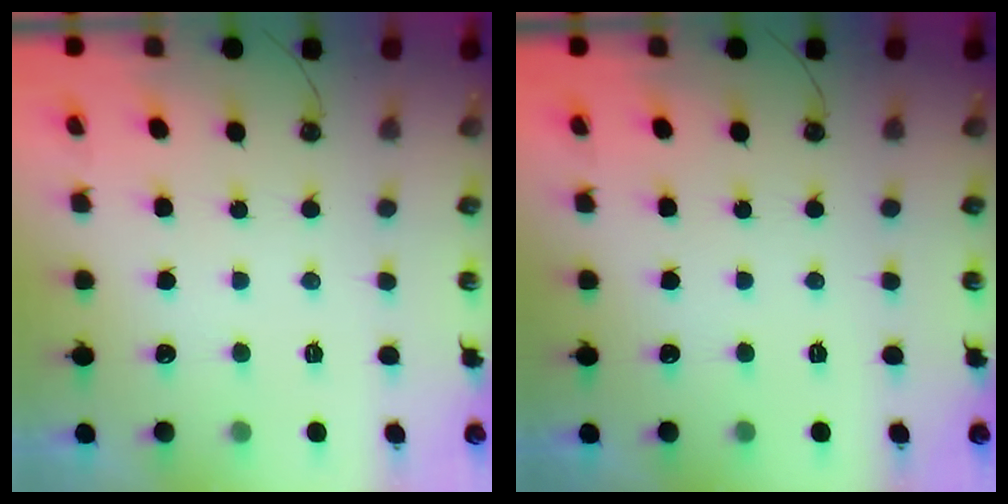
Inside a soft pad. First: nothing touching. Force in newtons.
{"total": 0.0}